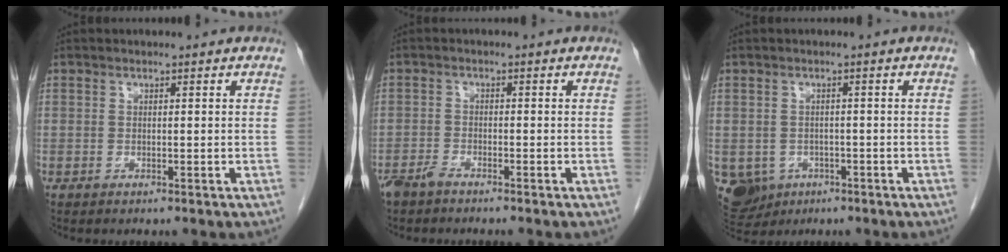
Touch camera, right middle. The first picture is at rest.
{"total": 2.3, "force": [-2.0, 0.4, 1.1], "torque": [-0.023, -0.002, -0.039]}
{"total": 9.9, "force": [-4.1, 8.6, 2.8], "torque": [-0.086, -0.001, -0.048]}